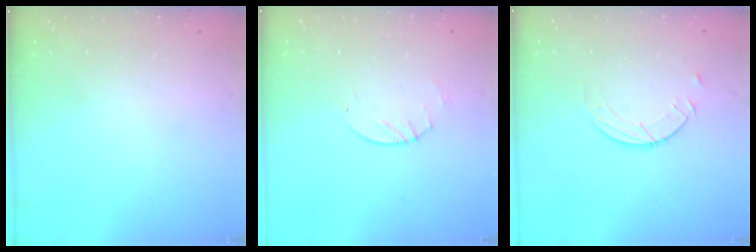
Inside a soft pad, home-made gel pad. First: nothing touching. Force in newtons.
{"total": 2.6, "press": 2.5, "slide": 0.4}
{"total": 6.0, "press": 6.0, "slide": 0.6}